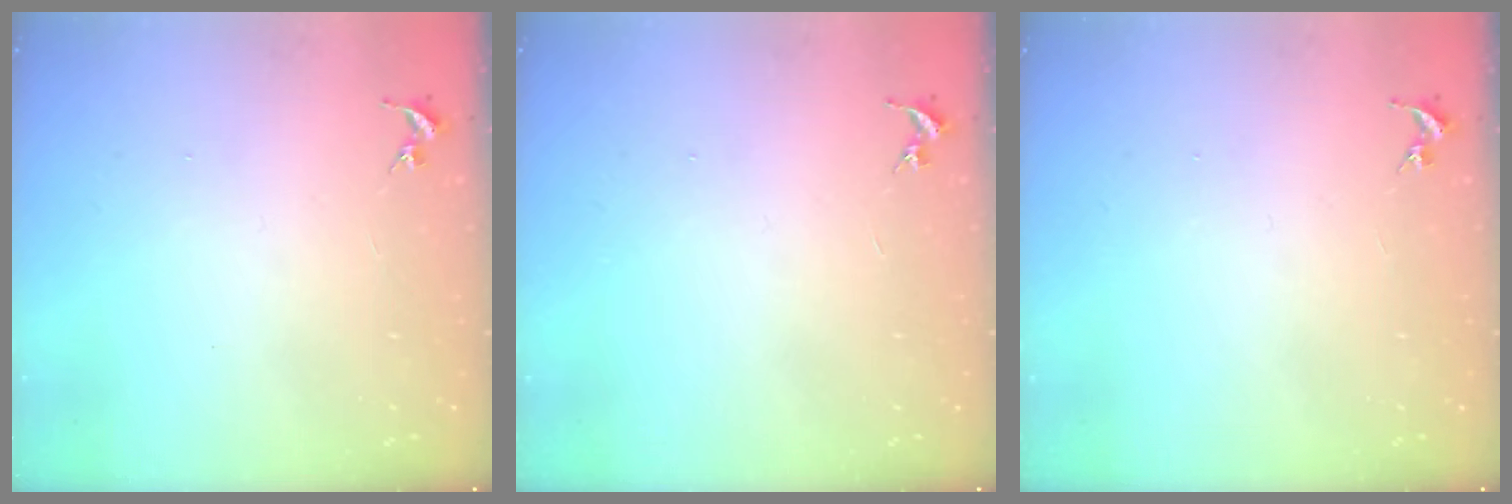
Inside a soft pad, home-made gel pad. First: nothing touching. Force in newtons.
{"total": 0.0}
{"total": 0.0}